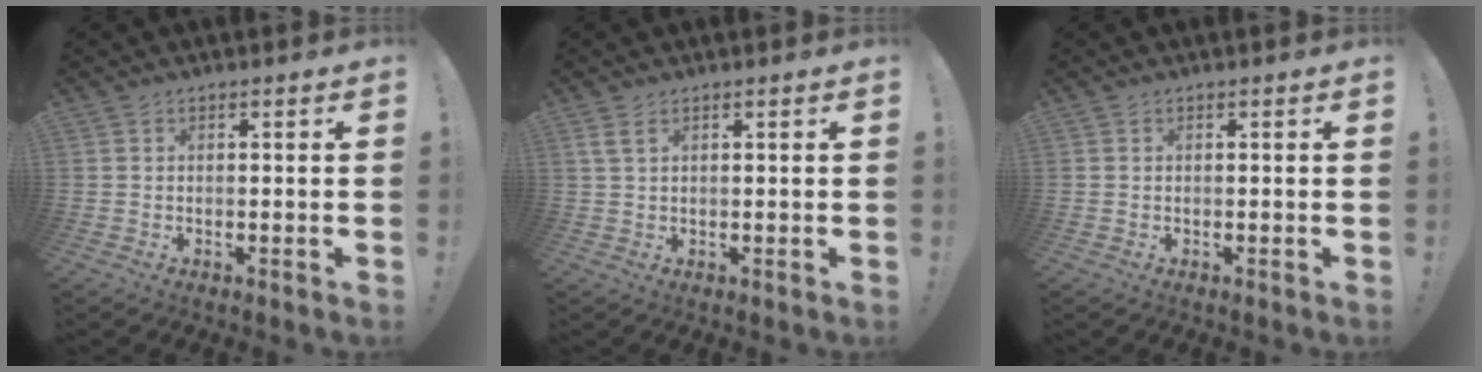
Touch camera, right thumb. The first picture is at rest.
{"total": 3.0, "force": [1.5, 1.3, 2.2], "torque": [-0.048, 0.003, 0.030]}
{"total": 0.0}